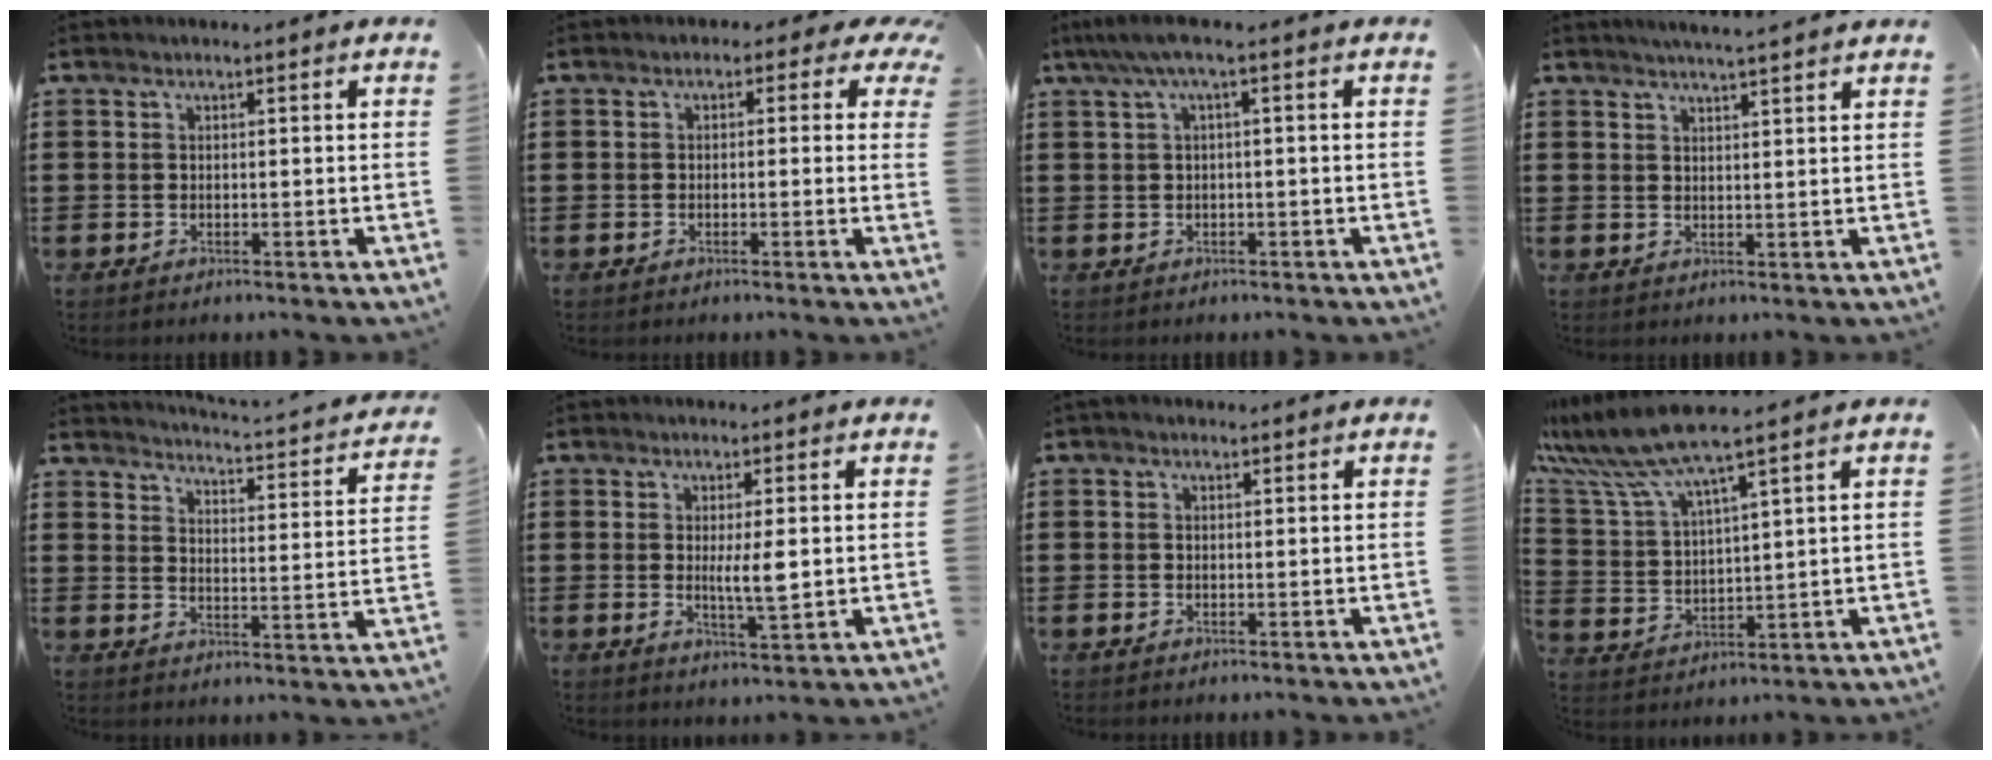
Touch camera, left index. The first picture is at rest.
{"total": 2.0, "force": [-0.2, 1.7, 1.0], "torque": [-0.019, 0.006, -0.009]}
{"total": 3.2, "force": [0.0, 0.3, 3.2], "torque": [-0.066, -0.001, -0.005]}
{"total": 2.5, "force": [2.4, -0.2, 0.4], "torque": [-0.014, -0.005, 0.045]}
{"total": 2.6, "force": [2.5, -0.6, 0.6], "torque": [-0.023, -0.037, 0.030]}
{"total": 4.5, "force": [0.3, 0.7, 4.4], "torque": [-0.073, -0.007, 0.002]}
{"total": 0.6, "force": [0.1, 0.6, 0.1], "torque": [-0.004, 0.005, 0.002]}
{"total": 8.5, "force": [7.2, 0.3, 4.5], "torque": [-0.122, -0.037, 0.125]}